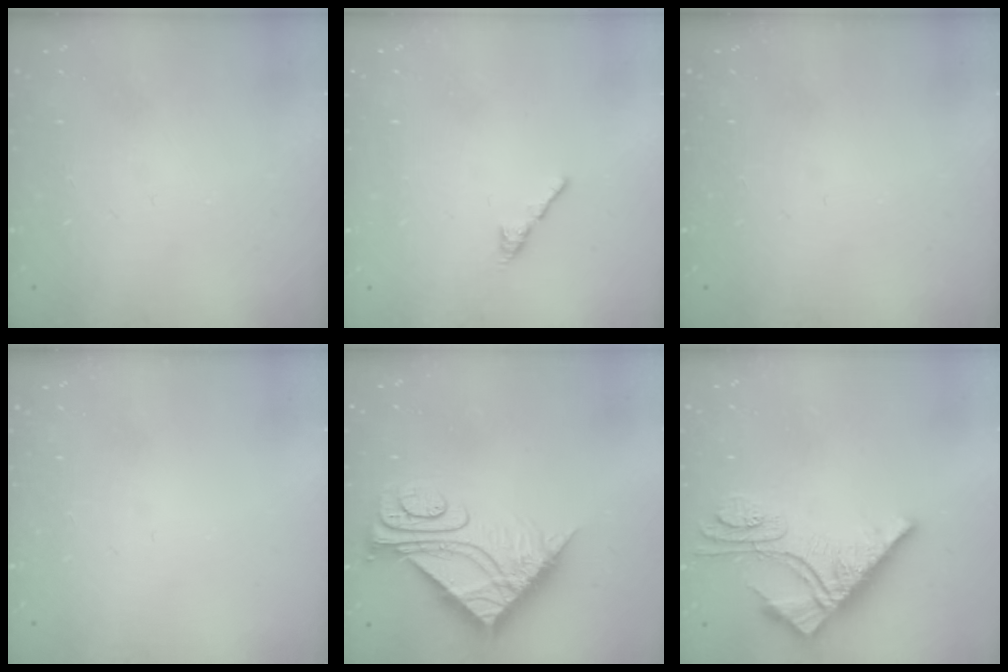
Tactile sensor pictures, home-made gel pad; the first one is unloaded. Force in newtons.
{"total": 2.7, "press": 2.7, "slide": 0.7}
{"total": 0.0}
{"total": 0.0}
{"total": 9.9, "press": 9.9, "slide": 0.9}
{"total": 11.3, "press": 11.2, "slide": 1.2}